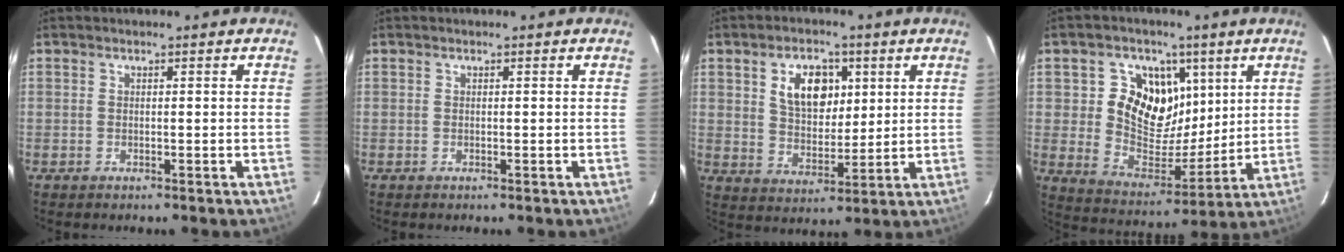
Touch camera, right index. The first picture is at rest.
{"total": 0.0}
{"total": 9.7, "force": [3.5, 6.2, 6.7], "torque": [-0.117, 0.014, 0.068]}
{"total": 14.0, "force": [4.7, 11.0, 7.4], "torque": [-0.149, 0.000, 0.091]}